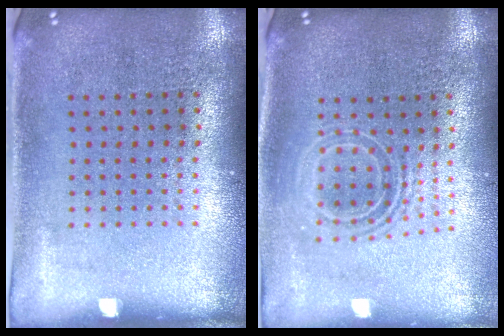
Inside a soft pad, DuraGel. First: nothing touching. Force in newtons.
{"total": 1.7, "press": 1.2, "slide": 1.1}